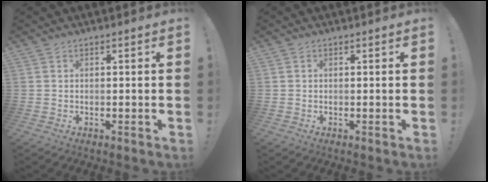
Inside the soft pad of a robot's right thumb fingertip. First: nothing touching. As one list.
[{"total": 0.0}]